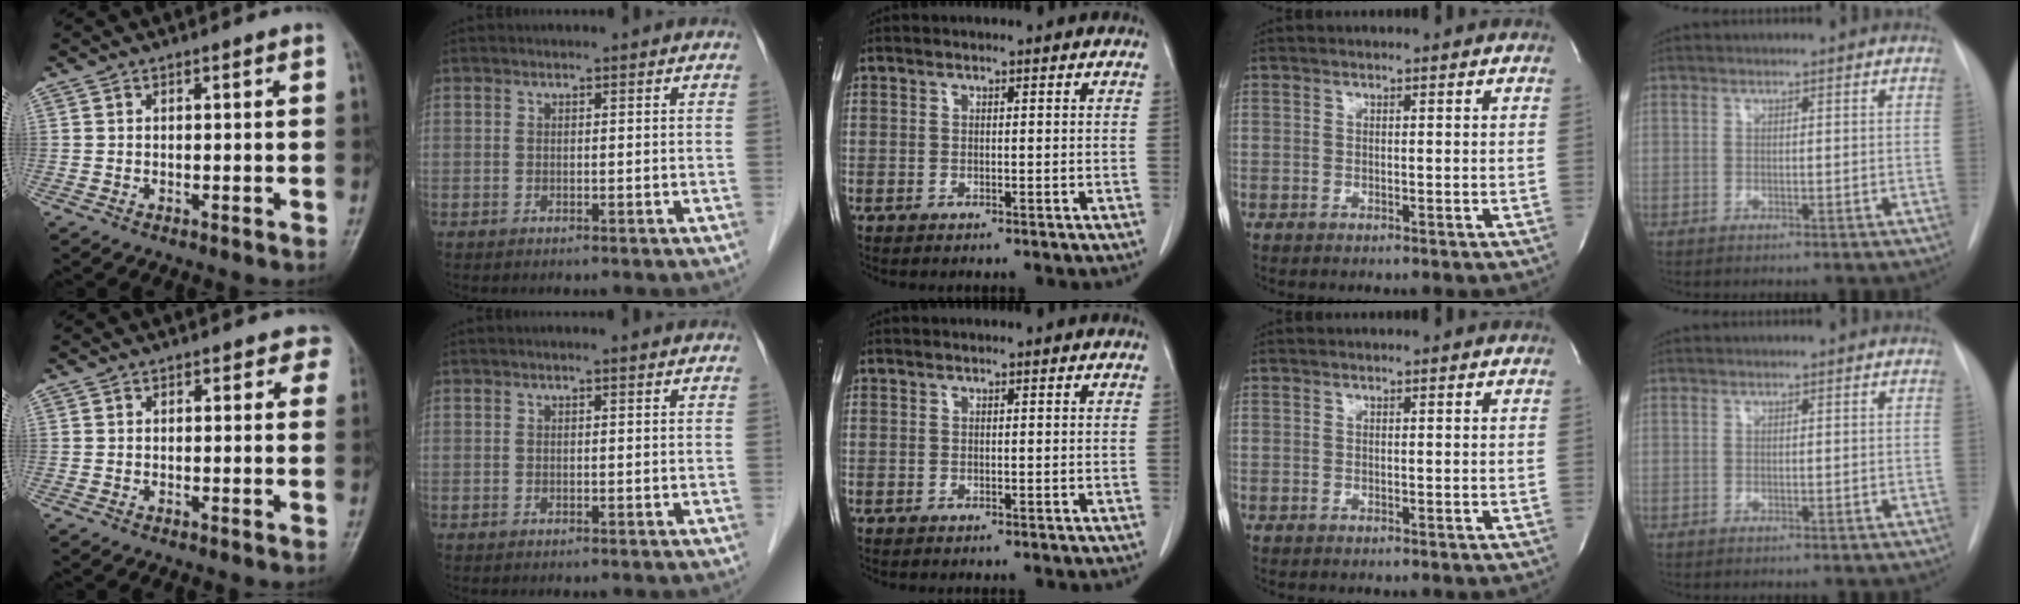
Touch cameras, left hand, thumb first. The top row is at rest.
{"thumb": {"total": 2.3, "force": [1.4, 1.7, 0.7], "torque": [0.025, -0.004, -0.001]}, "index": {"total": 0.9, "force": [0.7, 0.1, 0.5], "torque": [-0.009, 0.010, 0.011]}}